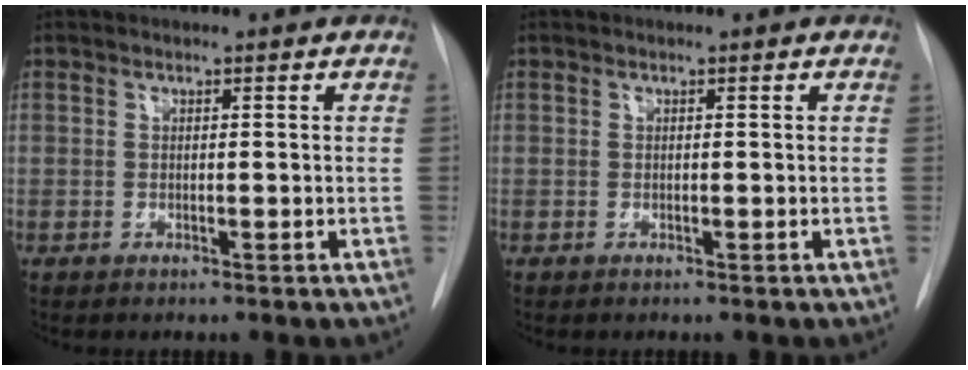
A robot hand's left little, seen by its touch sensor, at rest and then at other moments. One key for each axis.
{"total": 0.0}